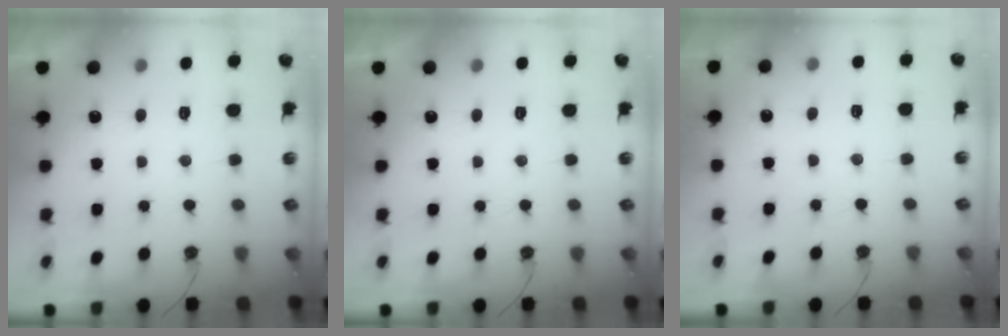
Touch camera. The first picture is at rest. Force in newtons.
{"total": 0.0}
{"total": 5.4, "press": 5.4, "slide": 0.7}